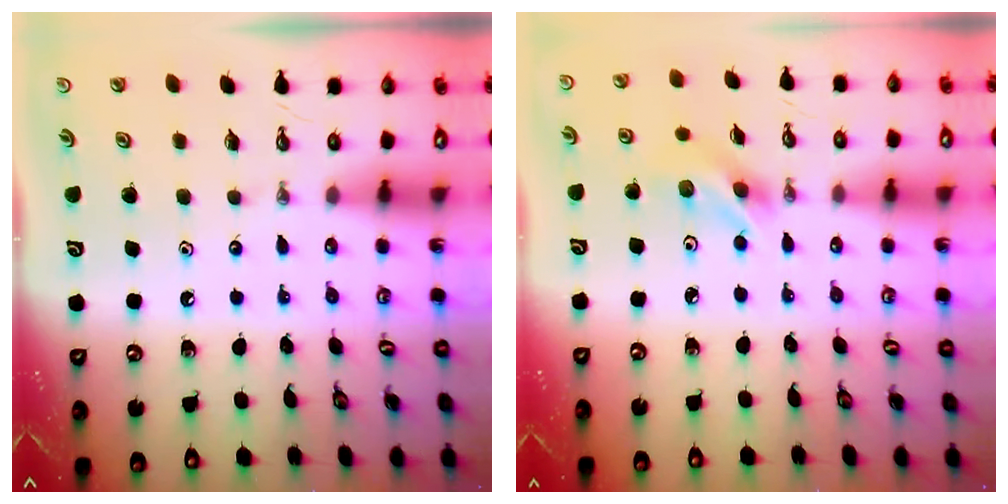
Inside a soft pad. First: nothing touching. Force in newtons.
{"total": 5.2, "press": 5.2, "slide": 0.2}